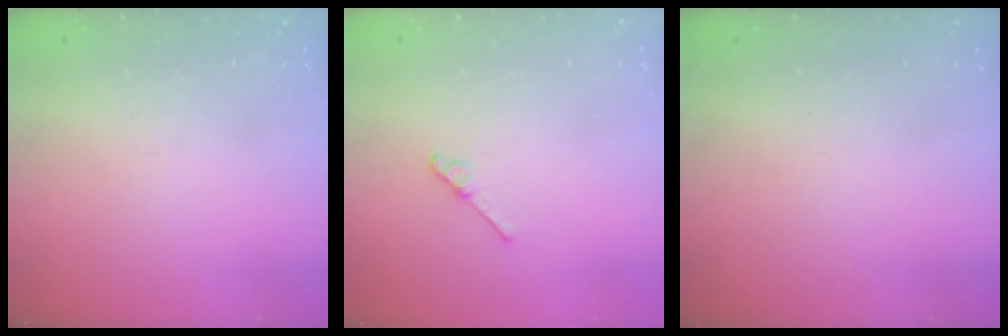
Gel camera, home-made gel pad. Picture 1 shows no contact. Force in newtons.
{"total": 3.0, "press": 2.9, "slide": 0.5}
{"total": 0.0}